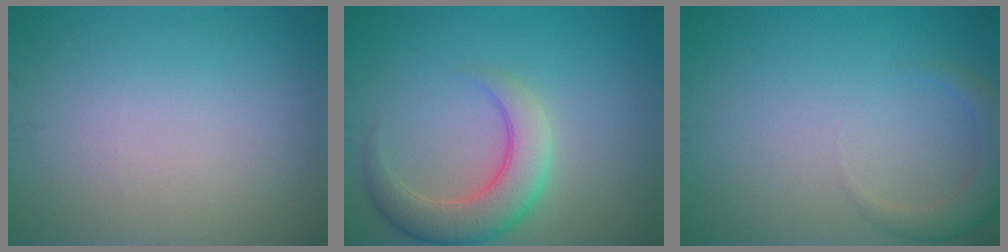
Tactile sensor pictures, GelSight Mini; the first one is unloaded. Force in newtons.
{"total": 4.9, "press": 4.9, "slide": 0.5}
{"total": 2.3, "press": 2.3, "slide": 0.1}